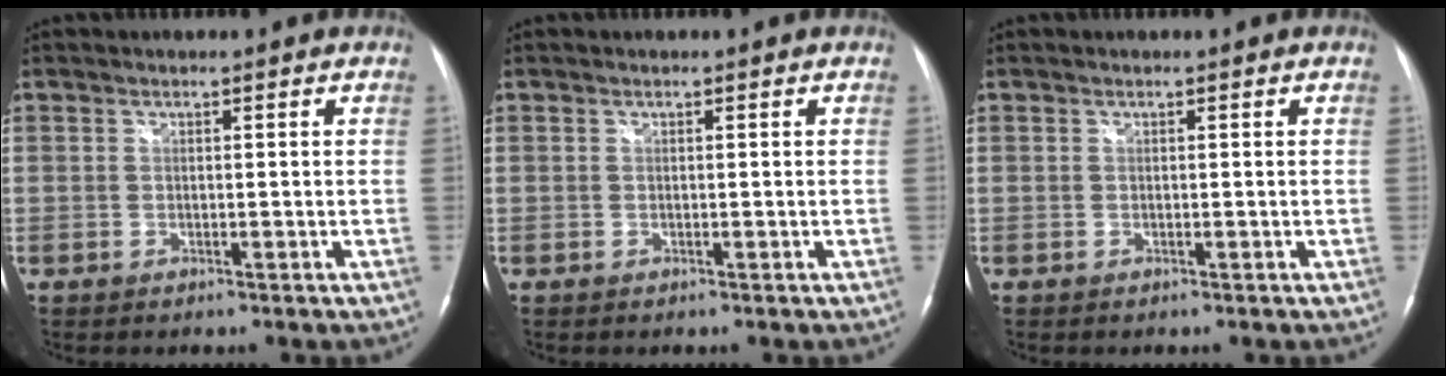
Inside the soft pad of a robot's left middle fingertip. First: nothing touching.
{"total": 0.0}
{"total": 0.0}